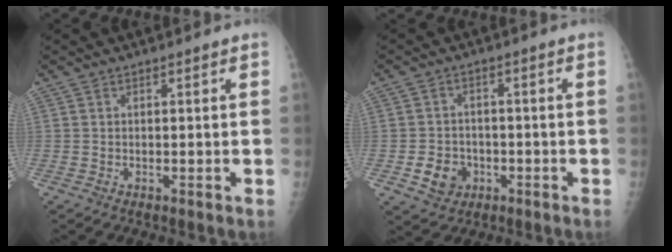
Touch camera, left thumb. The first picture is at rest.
{"total": 5.9, "force": [-2.0, 5.0, 2.4], "torque": [-0.020, 0.010, -0.027]}